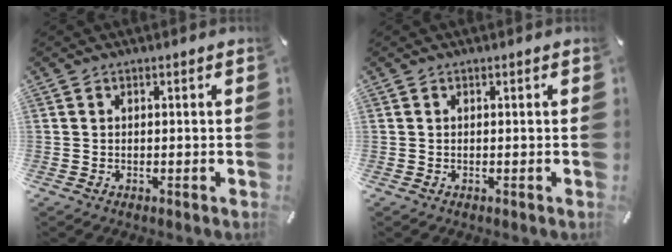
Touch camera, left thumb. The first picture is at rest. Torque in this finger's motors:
{"motor_torque": [0.00, 0.00, 0.00, 0.00, 0.01]}